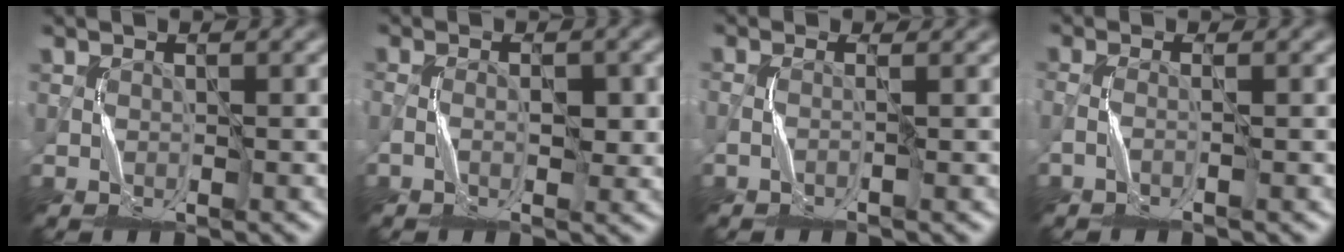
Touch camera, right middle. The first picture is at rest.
{"total": 2.8, "force": [-0.3, 1.2, 2.5], "torque": [-0.048, 0.000, -0.007]}
{"total": 1.2, "force": [-0.2, 0.2, 1.1], "torque": [-0.026, 0.001, -0.014]}
{"total": 1.4, "force": [-0.7, 0.2, 1.2], "torque": [-0.026, 0.002, -0.020]}